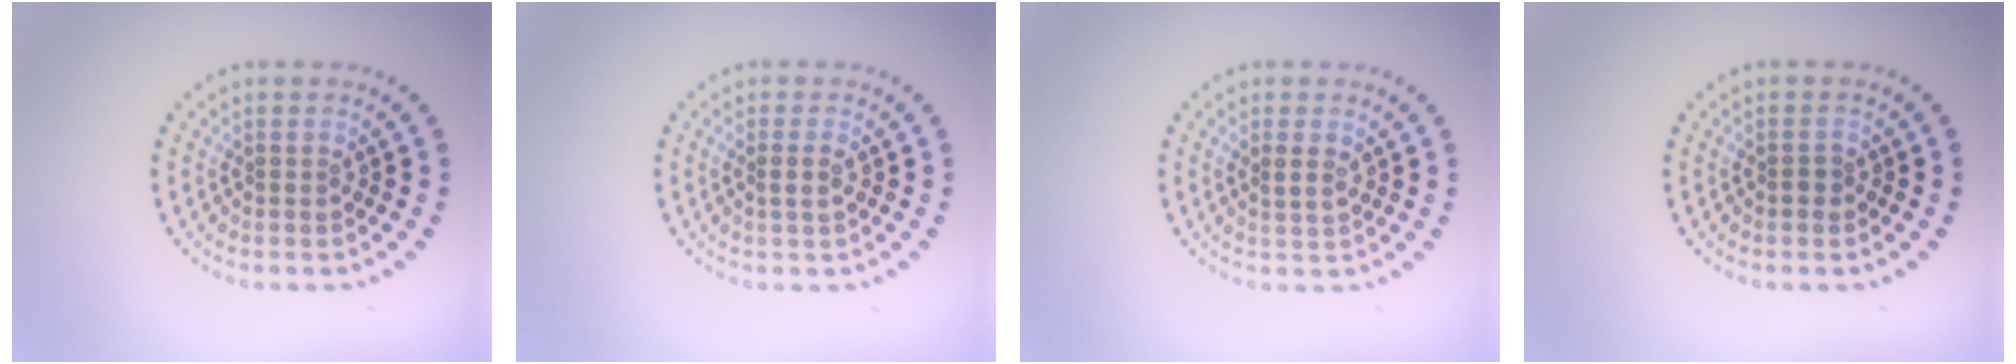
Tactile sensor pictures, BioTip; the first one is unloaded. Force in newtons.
{"total": 1.2, "press": 1.0, "slide": 0.6}
{"total": 1.3, "press": 1.2, "slide": 0.4}
{"total": 0.8, "press": 0.7, "slide": 0.4}